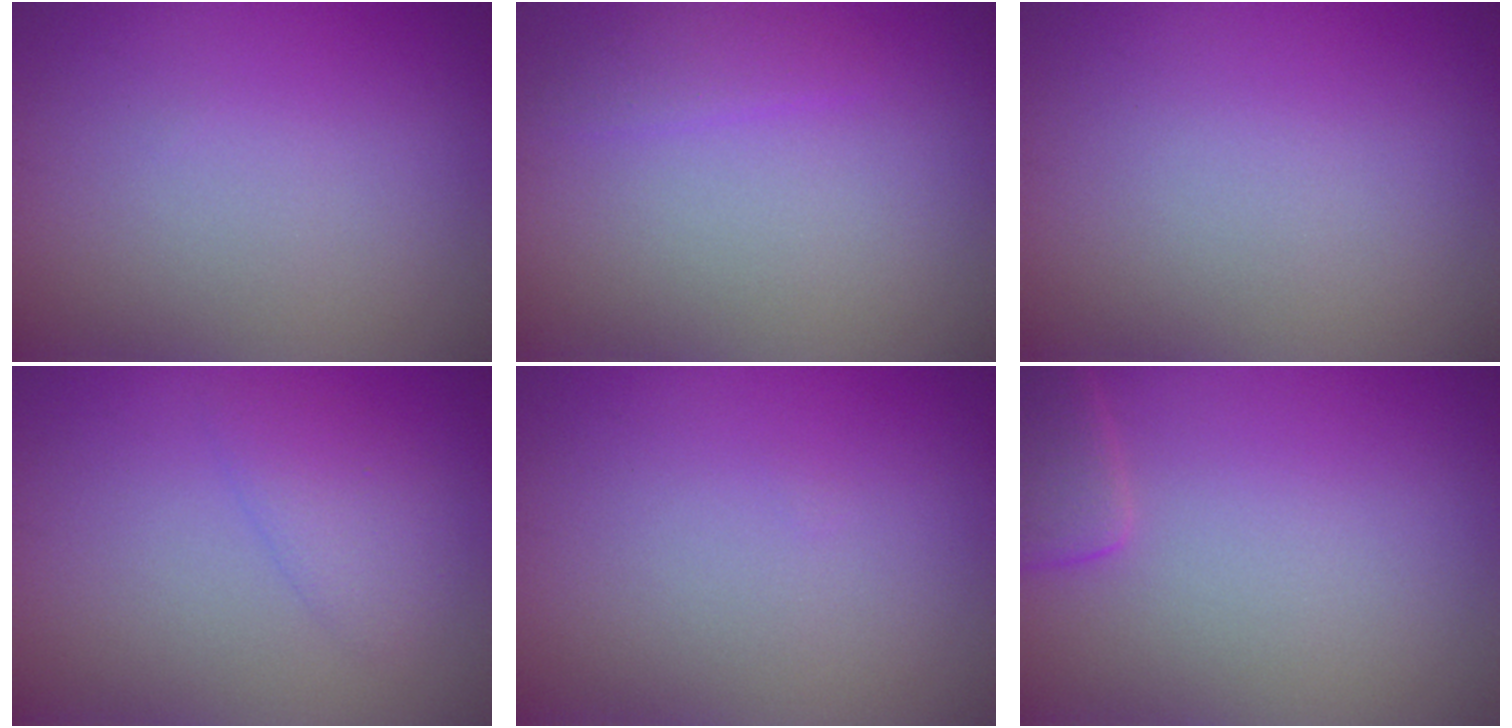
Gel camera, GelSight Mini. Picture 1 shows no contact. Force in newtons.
{"total": 1.4, "press": 1.4, "slide": 0.0}
{"total": 0.0}
{"total": 2.0, "press": 2.0, "slide": 0.2}
{"total": 0.0}
{"total": 2.3, "press": 2.3, "slide": 0.2}